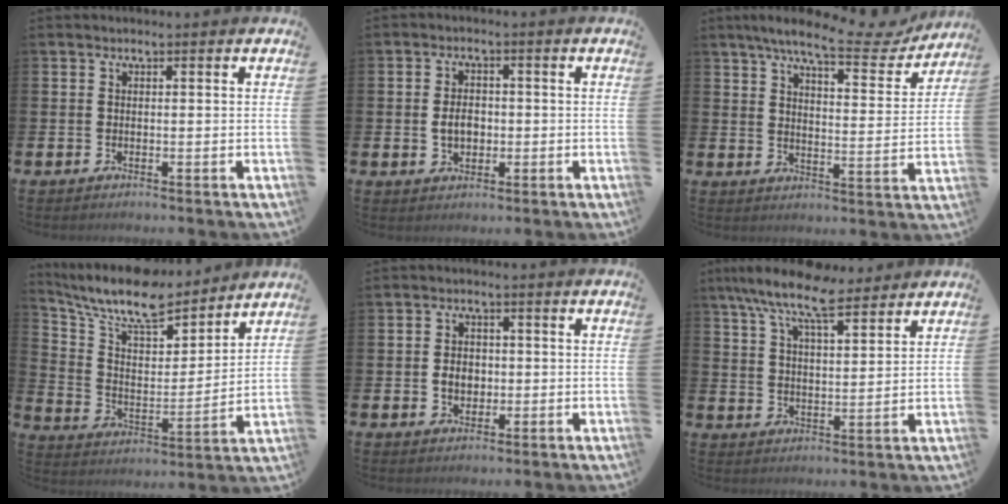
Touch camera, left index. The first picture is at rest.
{"total": 3.3, "force": [-0.4, 2.4, 2.3], "torque": [-0.028, 0.001, -0.015]}
{"total": 8.7, "force": [7.4, 1.6, 4.2], "torque": [-0.086, -0.040, 0.123]}
{"total": 10.8, "force": [9.6, 3.0, 3.9], "torque": [-0.119, -0.065, 0.168]}
{"total": 3.0, "force": [-0.3, 2.4, 1.8], "torque": [-0.021, 0.001, -0.013]}
{"total": 9.6, "force": [8.1, 2.5, 4.5], "torque": [-0.103, -0.032, 0.141]}